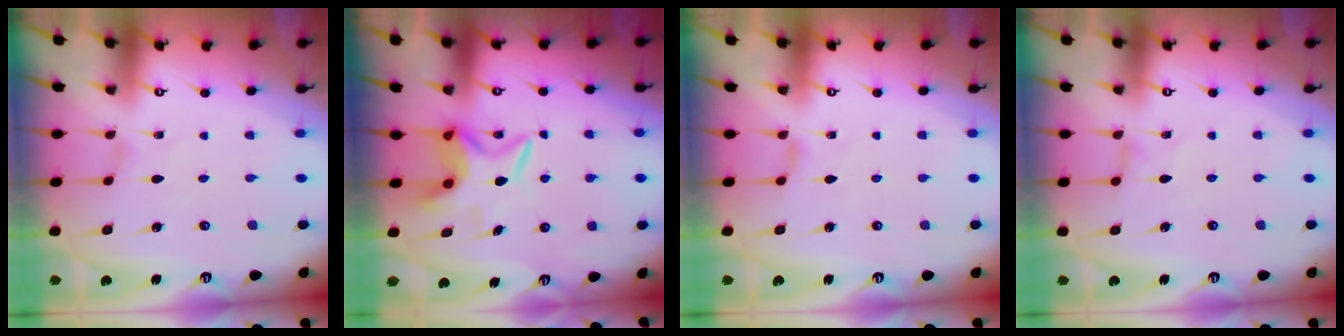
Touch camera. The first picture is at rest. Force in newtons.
{"total": 7.0, "press": 7.0, "slide": 0.6}
{"total": 1.1, "press": 1.1, "slide": 0.2}
{"total": 0.0}